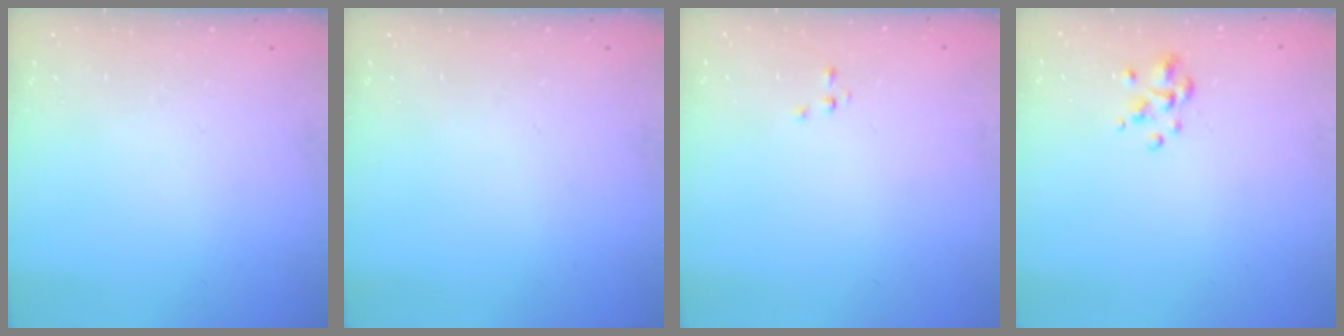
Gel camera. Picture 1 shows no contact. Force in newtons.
{"total": 0.0}
{"total": 0.0}
{"total": 2.5, "press": 2.4, "slide": 0.7}